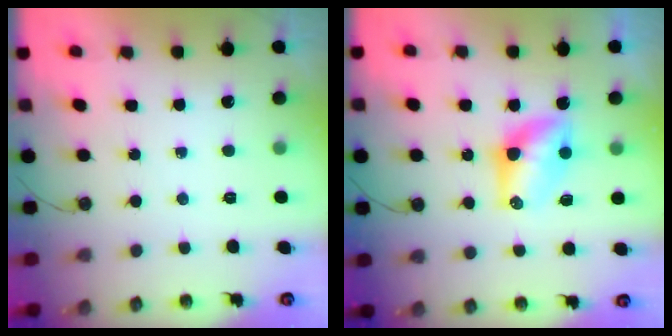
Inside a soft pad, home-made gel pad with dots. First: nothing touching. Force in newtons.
{"total": 8.2, "press": 8.2, "slide": 0.7}